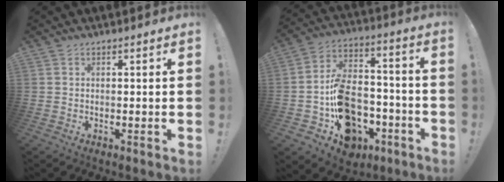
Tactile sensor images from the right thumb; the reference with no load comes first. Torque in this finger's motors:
{"motor_torque": [2.58, 2.08, 1.41, -1.36, 0.37]}